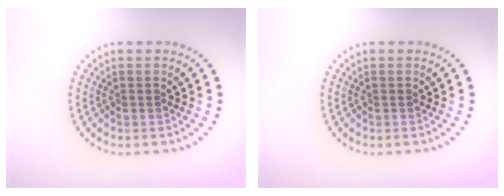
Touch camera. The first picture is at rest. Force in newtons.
{"total": 0.0}